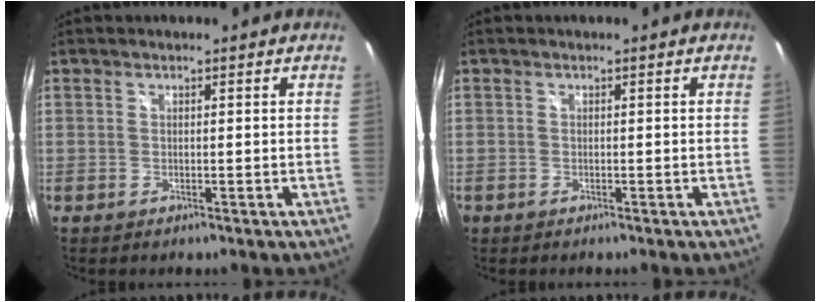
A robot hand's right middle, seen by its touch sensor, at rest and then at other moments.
{"total": 0.5, "force": [-0.3, 0.4, 0.0], "torque": [-0.002, -0.003, -0.007]}